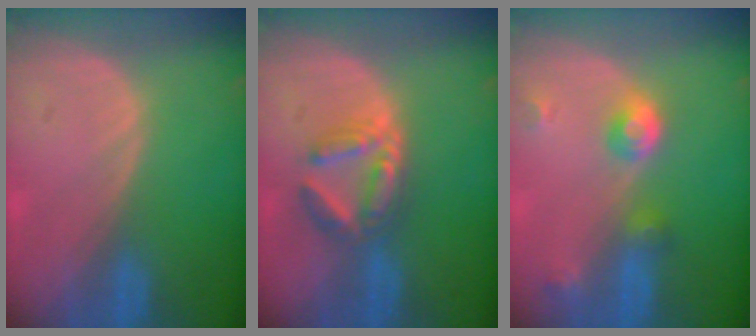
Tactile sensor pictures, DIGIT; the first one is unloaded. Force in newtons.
{"total": 5.9, "press": 5.6, "slide": 1.8}
{"total": 4.8, "press": 4.4, "slide": 1.9}